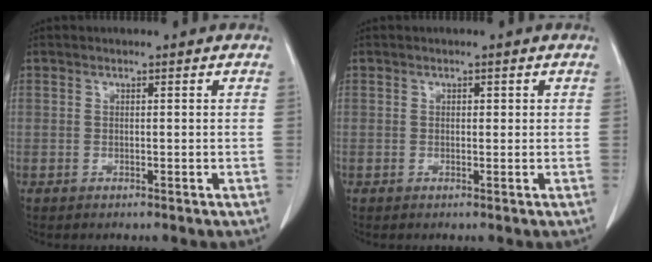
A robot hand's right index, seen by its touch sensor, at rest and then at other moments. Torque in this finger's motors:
{"motor_torque": [-0.40, 0.12, -0.03, 0.00]}